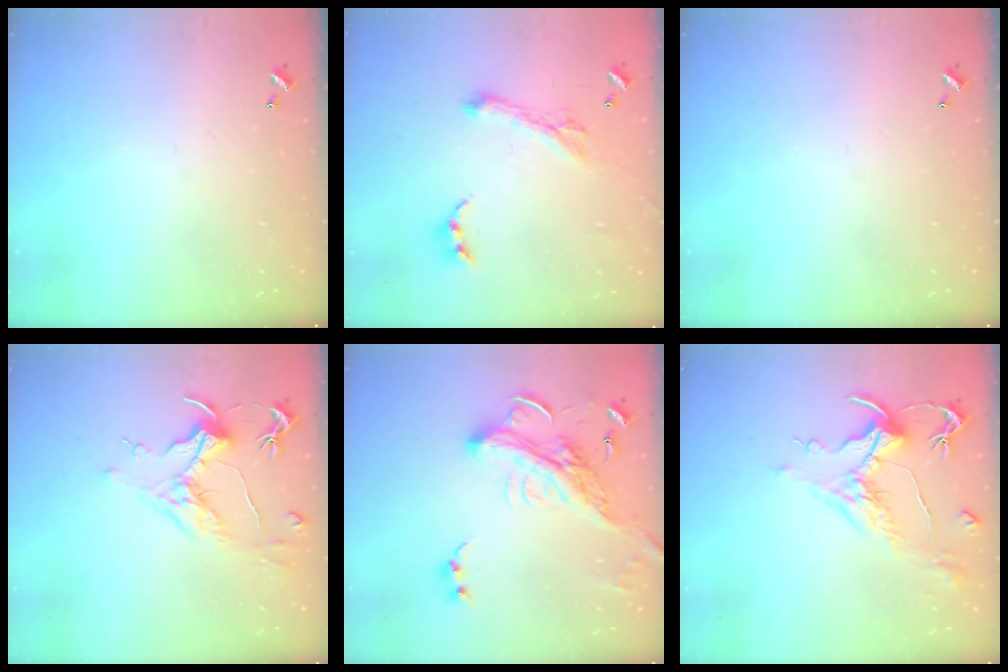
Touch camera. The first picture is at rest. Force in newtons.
{"total": 1.6, "press": 1.1, "slide": 1.2}
{"total": 0.0}
{"total": 1.5, "press": 1.3, "slide": 0.9}
{"total": 7.1, "press": 6.9, "slide": 1.7}
{"total": 1.6, "press": 0.8, "slide": 1.4}